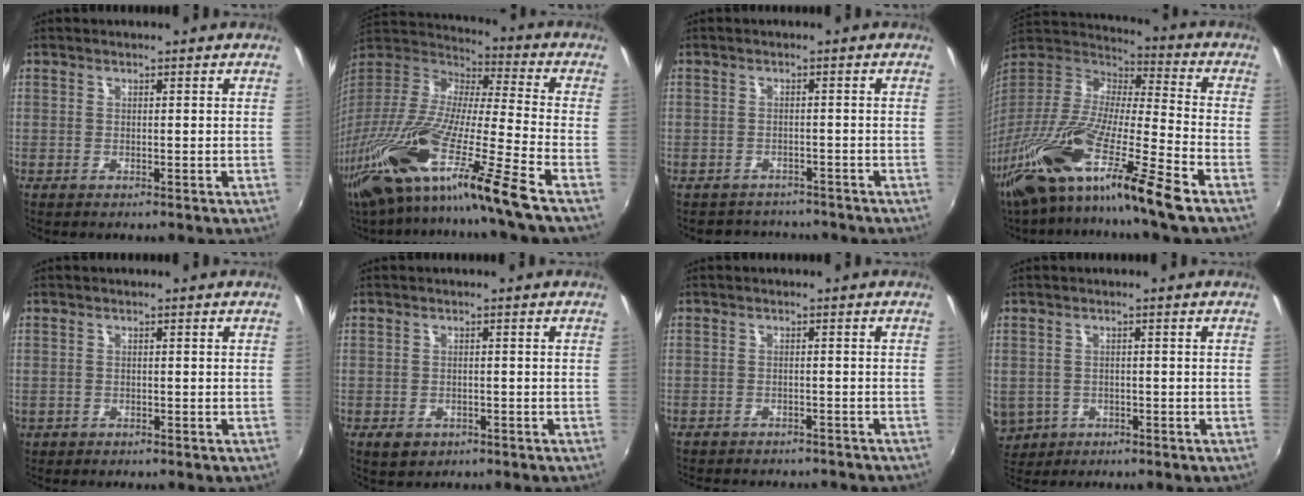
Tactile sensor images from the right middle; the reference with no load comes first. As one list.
[{"total": 26.7, "force": [-18.8, -0.6, 19.0], "torque": [-0.328, -0.072, -0.348]}, {"total": 4.8, "force": [-4.3, 2.2, 0.2], "torque": [-0.011, 0.008, -0.065]}, {"total": 23.8, "force": [-16.2, 1.1, 17.3], "torque": [-0.314, -0.044, -0.306]}, {"total": 1.4, "force": [-0.5, 1.2, 0.4], "torque": [-0.013, -0.003, -0.005]}, {"total": 2.7, "force": [-1.3, 2.1, 1.2], "torque": [-0.025, -0.005, -0.016]}, {"total": 6.9, "force": [-6.2, 2.1, 2.2], "torque": [-0.053, -0.018, -0.084]}, {"total": 7.0, "force": [-1.7, 6.1, 3.0], "torque": [-0.077, -0.012, -0.014]}]